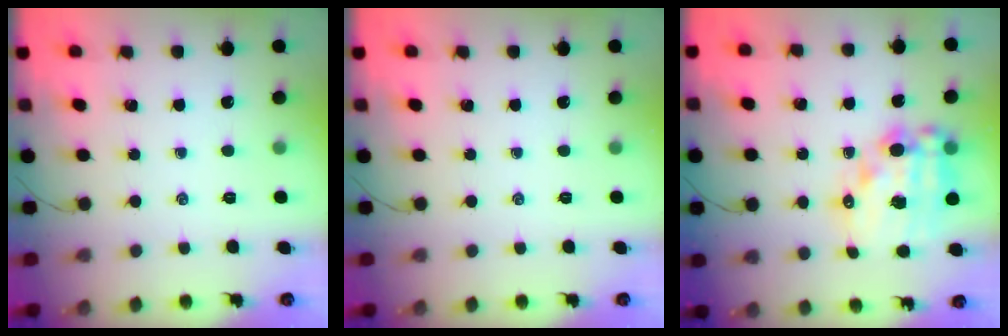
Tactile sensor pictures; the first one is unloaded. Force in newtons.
{"total": 0.0}
{"total": 17.5, "press": 17.2, "slide": 3.5}